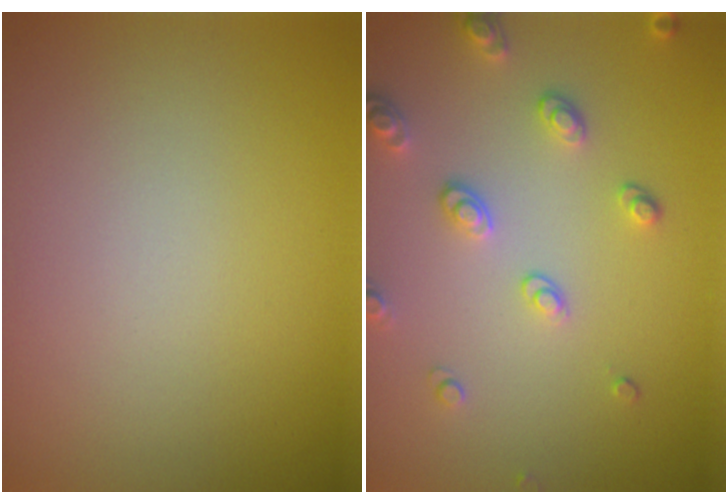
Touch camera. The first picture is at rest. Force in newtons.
{"total": 2.6, "press": 2.6, "slide": 0.6}